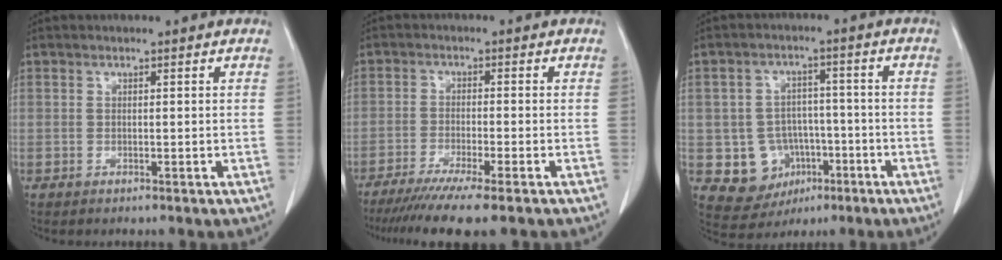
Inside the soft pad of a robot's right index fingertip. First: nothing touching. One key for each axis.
{"total": 10.4, "fx": -8.1, "fy": -0.4, "fz": 6.5, "tx": -0.090, "ty": -0.028, "tz": -0.126}
{"total": 8.7, "fx": -2.5, "fy": 7.9, "fz": 2.4, "tx": -0.043, "ty": 0.021, "tz": -0.025}